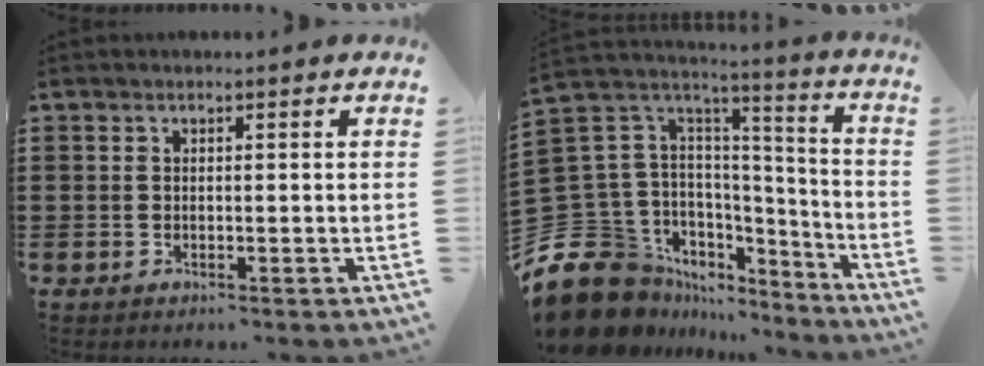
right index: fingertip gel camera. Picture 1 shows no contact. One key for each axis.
{"total": 15.2, "fx": -9.8, "fy": 10.6, "fz": 4.7, "tx": -0.140, "ty": -0.006, "tz": -0.160}